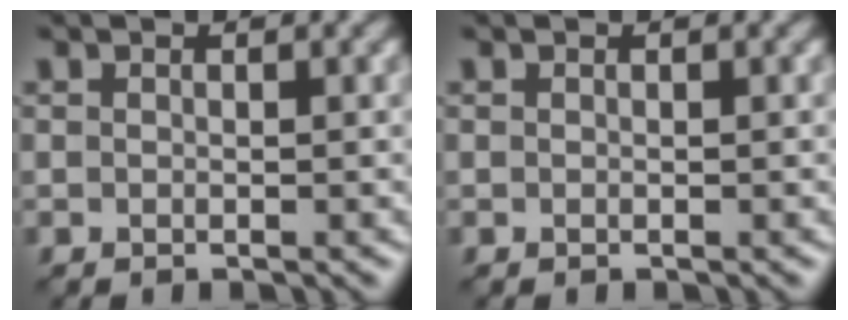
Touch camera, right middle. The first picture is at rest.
{"total": 0.0}